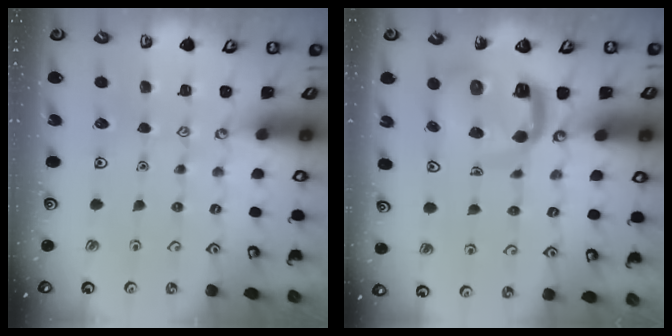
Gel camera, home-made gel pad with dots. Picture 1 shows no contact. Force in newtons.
{"total": 8.8, "press": 8.7, "slide": 1.1}